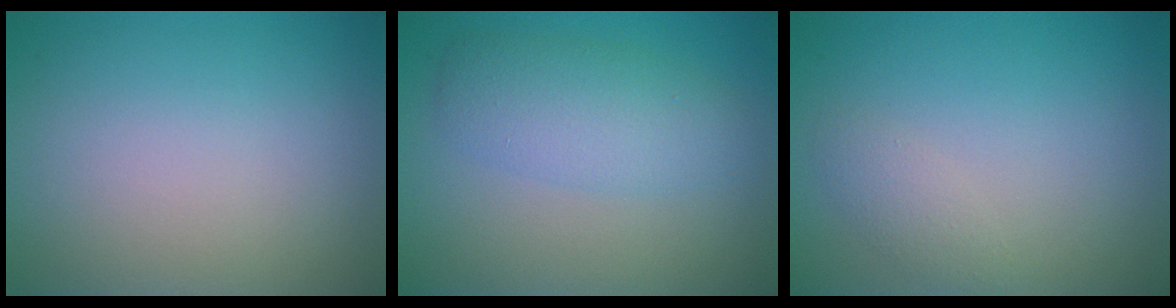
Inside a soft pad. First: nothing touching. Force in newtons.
{"total": 4.0, "press": 4.0, "slide": 0.0}
{"total": 1.3, "press": 1.3, "slide": 0.1}